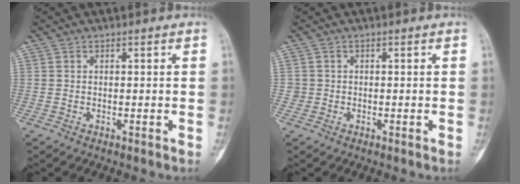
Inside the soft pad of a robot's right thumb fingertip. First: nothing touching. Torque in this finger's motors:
{"motor_torque": [-0.06, -0.19, 0.24, -0.04, -0.02]}